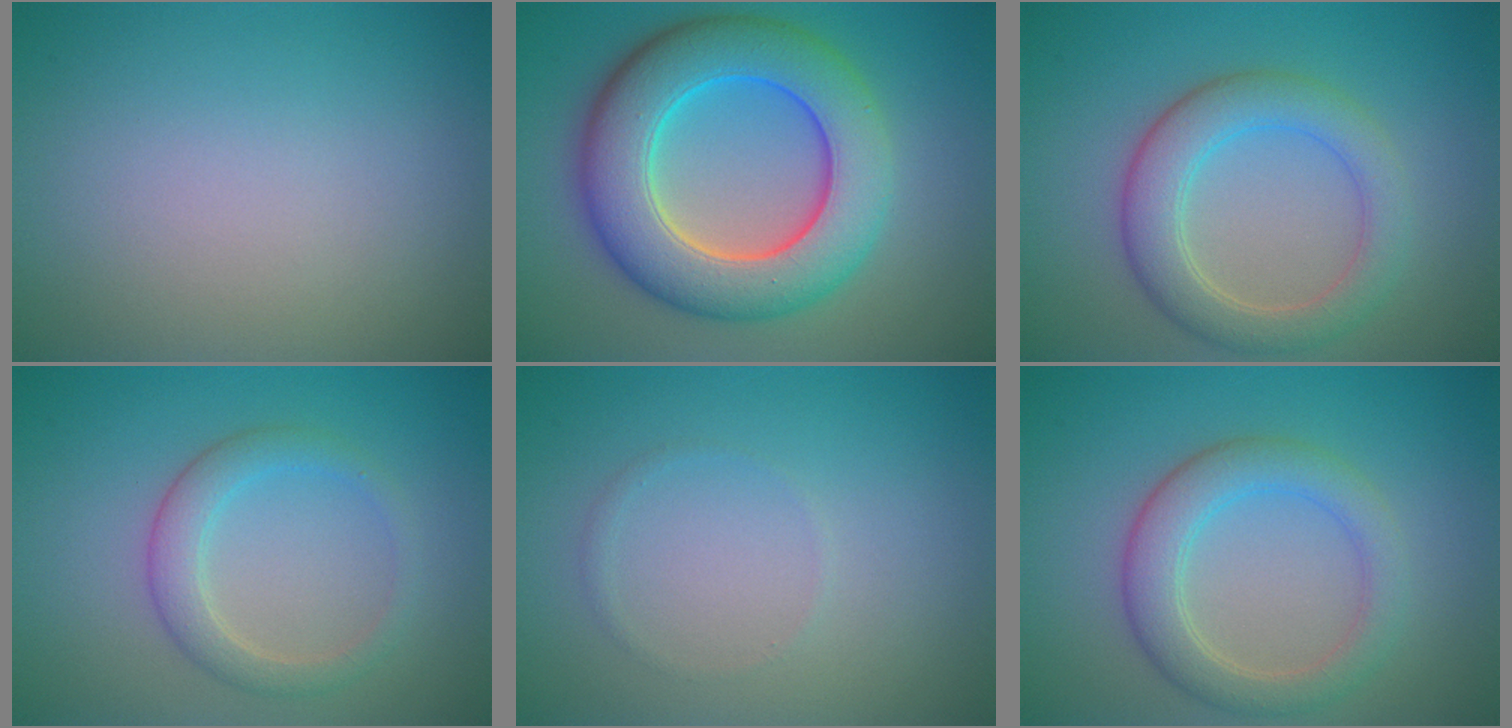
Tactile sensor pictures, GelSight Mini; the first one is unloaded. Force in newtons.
{"total": 10.3, "press": 10.3, "slide": 0.3}
{"total": 4.9, "press": 4.8, "slide": 0.3}
{"total": 2.8, "press": 2.8, "slide": 0.2}
{"total": 0.6, "press": 0.6, "slide": 0.1}
{"total": 4.2, "press": 4.2, "slide": 0.2}